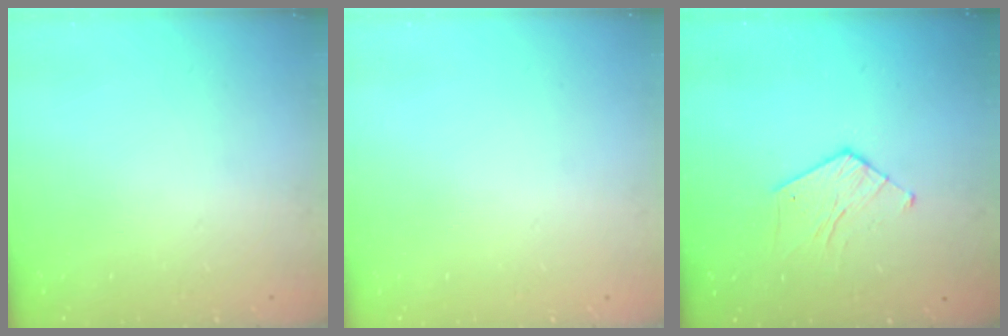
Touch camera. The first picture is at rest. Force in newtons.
{"total": 0.0}
{"total": 5.2, "press": 5.2, "slide": 0.5}